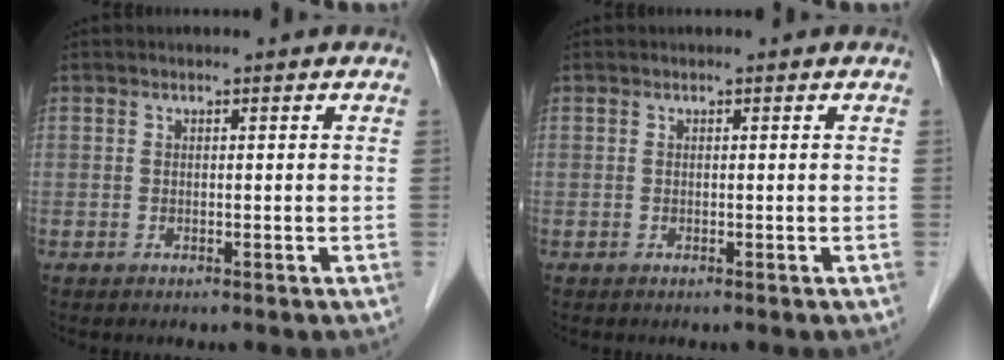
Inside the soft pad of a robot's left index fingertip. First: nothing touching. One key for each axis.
{"total": 0.0}